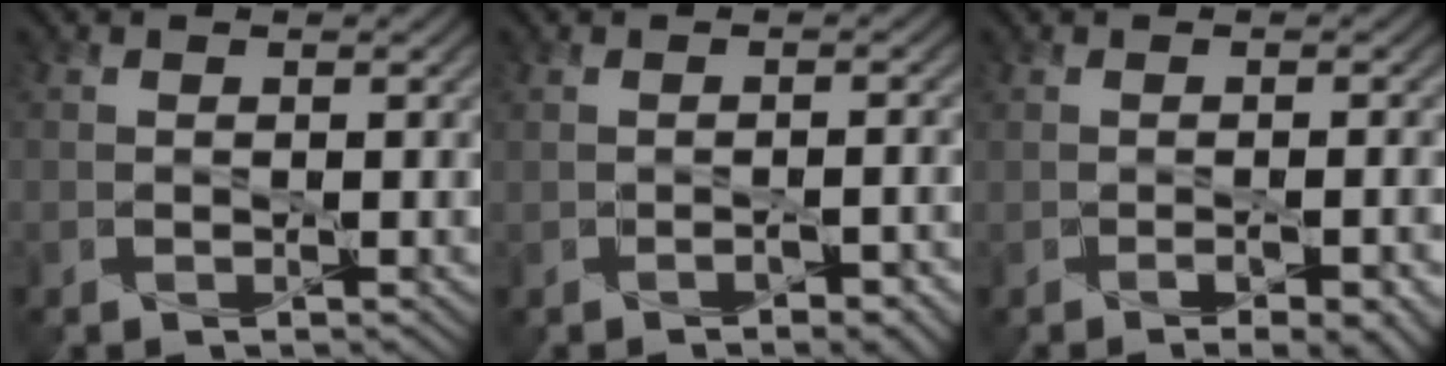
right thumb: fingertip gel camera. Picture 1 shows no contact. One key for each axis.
{"total": 2.5, "fx": -1.3, "fy": 0.9, "fz": 1.9, "tx": -0.031, "ty": -0.002, "tz": -0.016}
{"total": 4.7, "fx": -2.5, "fy": 1.5, "fz": 3.7, "tx": -0.049, "ty": -0.002, "tz": -0.021}